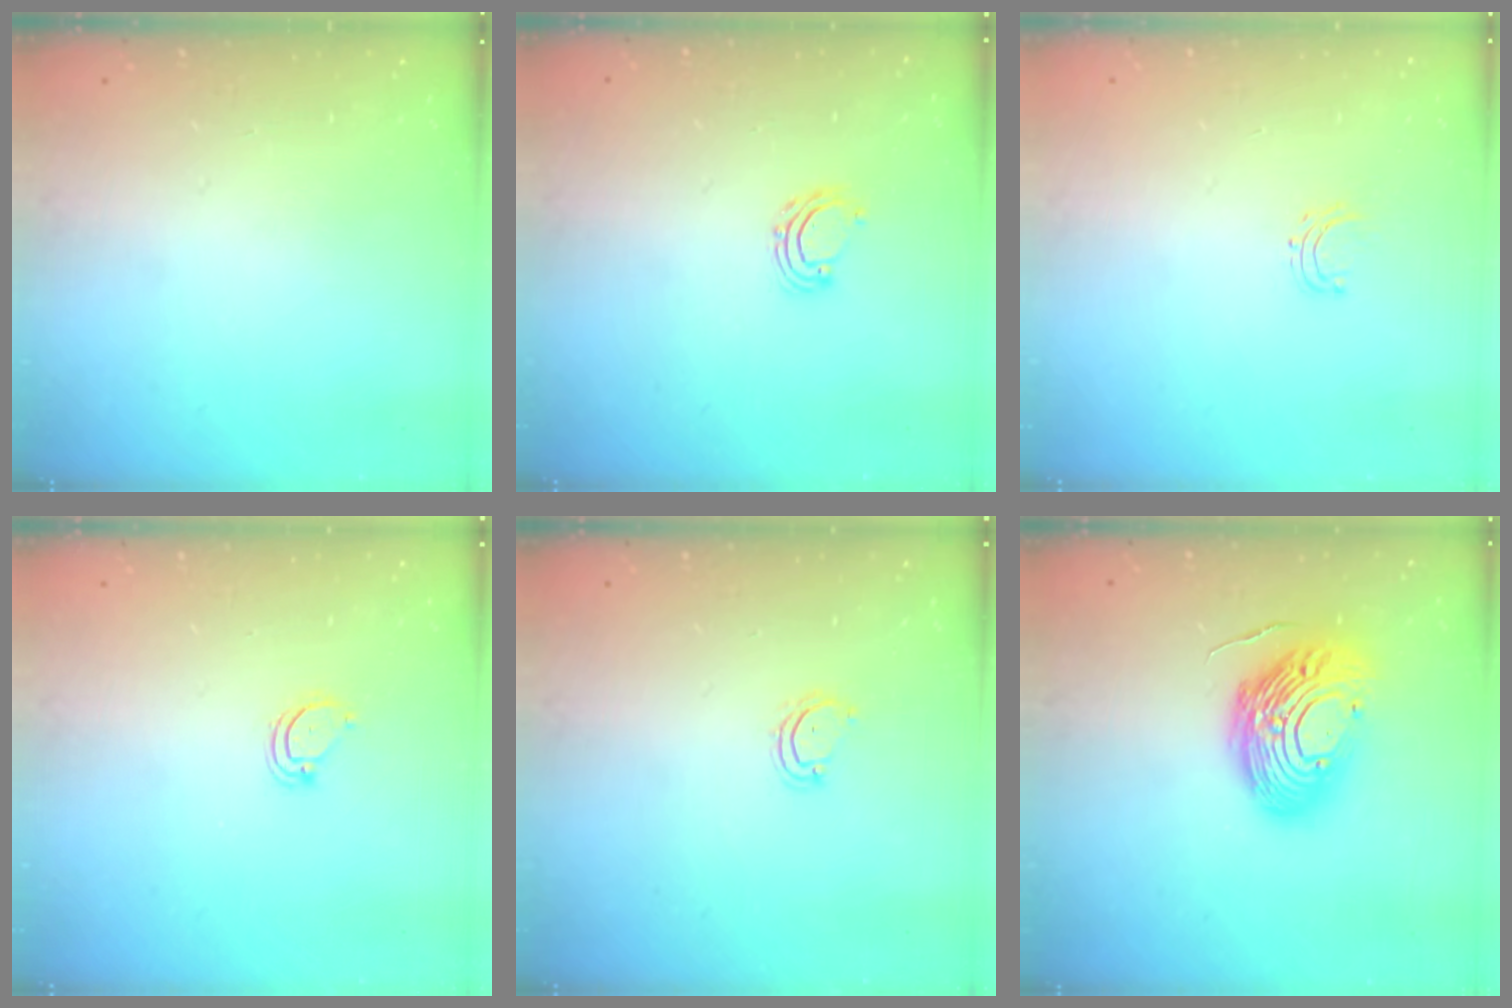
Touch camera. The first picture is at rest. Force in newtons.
{"total": 4.2, "press": 4.2, "slide": 0.3}
{"total": 3.7, "press": 3.7, "slide": 0.3}
{"total": 3.8, "press": 3.8, "slide": 0.4}
{"total": 4.0, "press": 4.0, "slide": 0.3}
{"total": 16.8, "press": 16.7, "slide": 1.9}